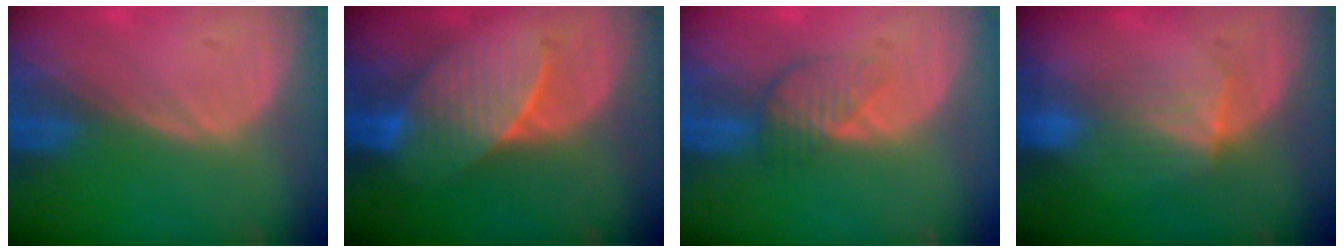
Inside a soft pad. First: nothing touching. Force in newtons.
{"total": 7.2, "press": 7.1, "slide": 1.5}
{"total": 3.9, "press": 3.6, "slide": 1.6}
{"total": 4.6, "press": 4.4, "slide": 1.1}